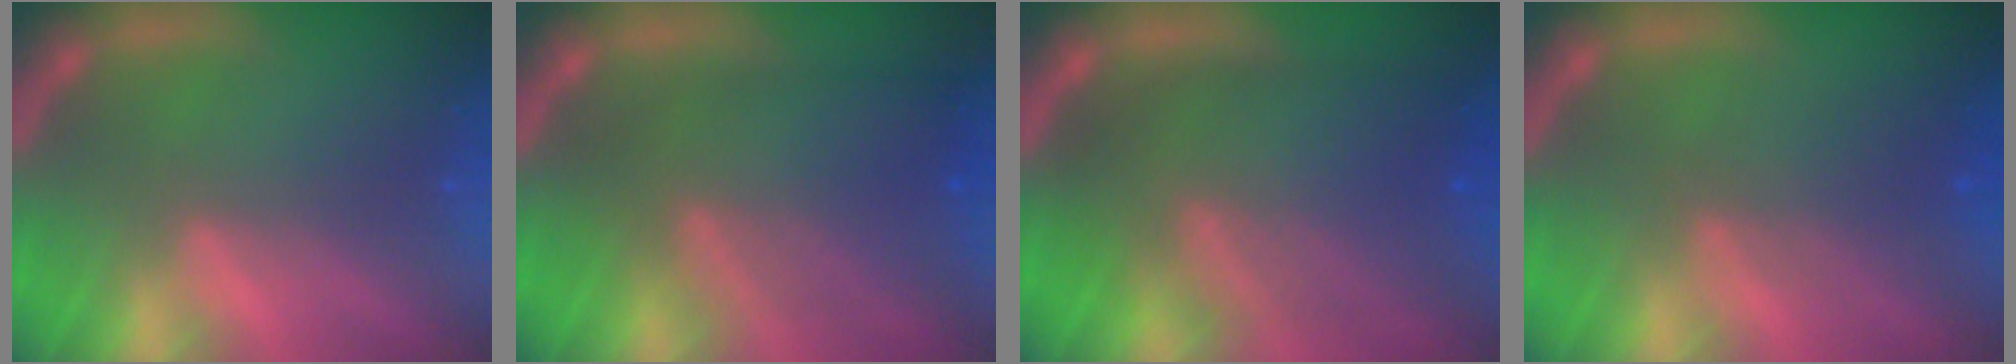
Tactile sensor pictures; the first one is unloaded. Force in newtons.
{"total": 8.1}
{"total": 10.0}
{"total": 3.5}